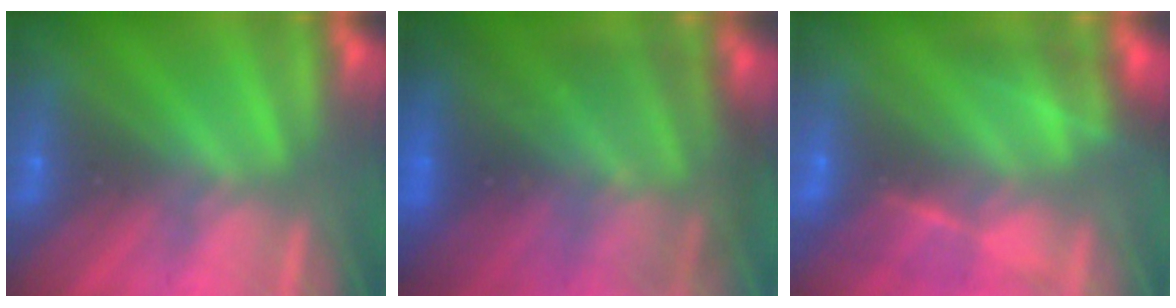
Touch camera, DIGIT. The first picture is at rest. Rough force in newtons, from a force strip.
{"total": 9.1}
{"total": 11.4}